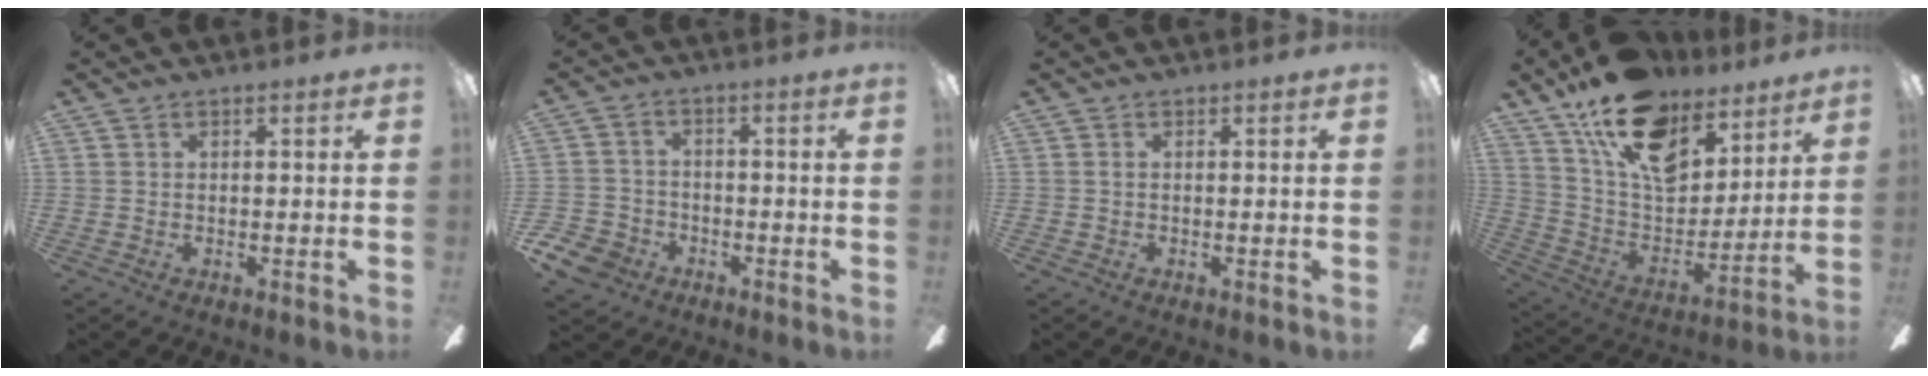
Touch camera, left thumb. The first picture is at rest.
{"total": 7.4, "force": [-4.6, 5.3, 2.4], "torque": [-0.064, 0.031, -0.089]}
{"total": 0.7, "force": [0.0, 0.5, 0.5], "torque": [-0.011, 0.005, -0.001]}
{"total": 19.7, "force": [12.6, 11.2, 10.1], "torque": [-0.170, -0.070, 0.229]}